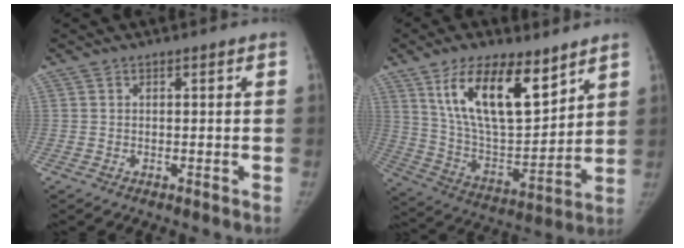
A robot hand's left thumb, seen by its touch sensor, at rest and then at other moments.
{"total": 19.1, "force": [10.7, 8.1, 13.5], "torque": [-0.200, -0.057, 0.203]}